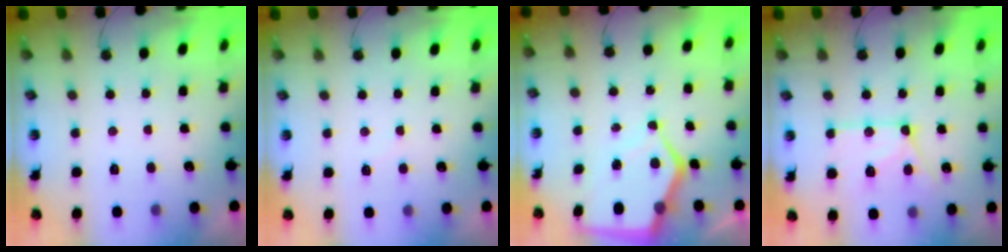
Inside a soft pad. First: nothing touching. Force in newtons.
{"total": 5.4, "press": 5.4, "slide": 0.4}
{"total": 9.4, "press": 9.4, "slide": 1.1}
{"total": 14.1, "press": 14.1, "slide": 1.4}